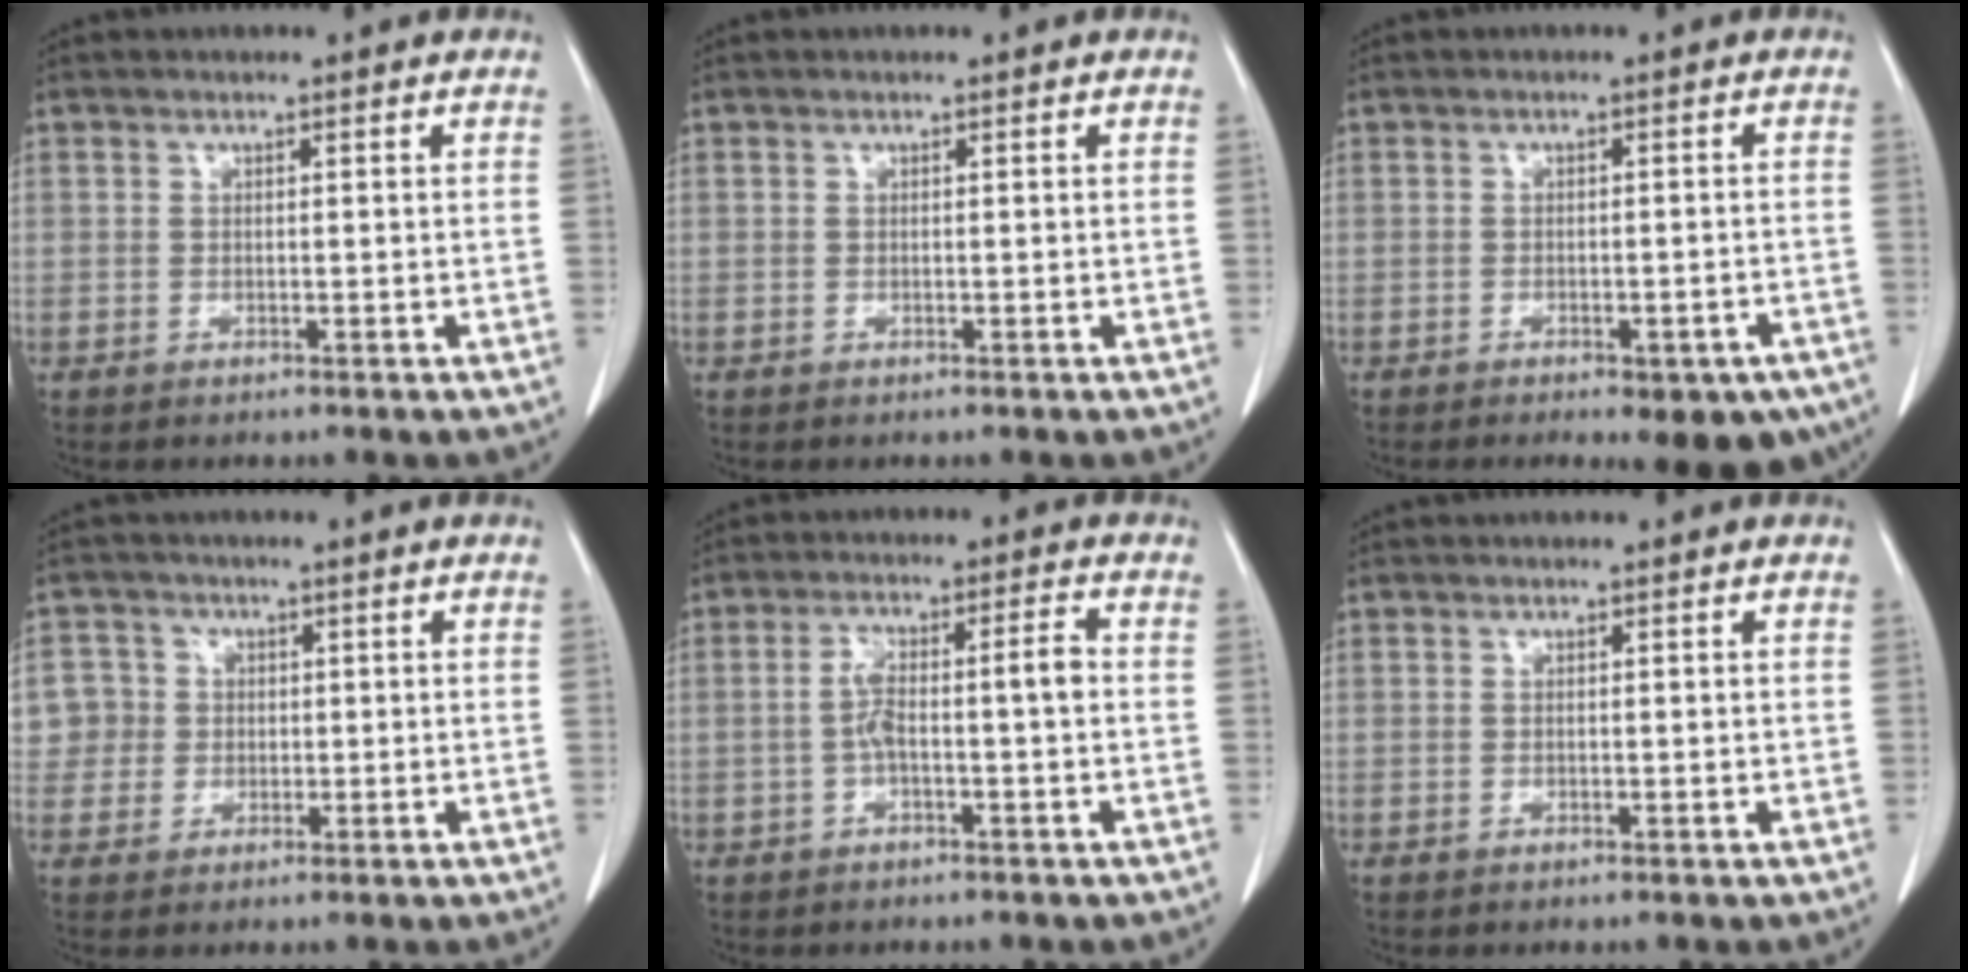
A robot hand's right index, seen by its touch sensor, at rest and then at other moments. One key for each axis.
{"total": 0.0}
{"total": 10.0, "fx": -6.8, "fy": 4.2, "fz": 6.0, "tx": -0.062, "ty": 0.002, "tz": -0.083}
{"total": 5.8, "fx": 0.7, "fy": 5.8, "fz": 0.3, "tx": -0.003, "ty": 0.020, "tz": 0.015}
{"total": 5.9, "fx": -0.7, "fy": 0.9, "fz": 5.8, "tx": -0.112, "ty": 0.026, "tz": -0.011}
{"total": 0.0}